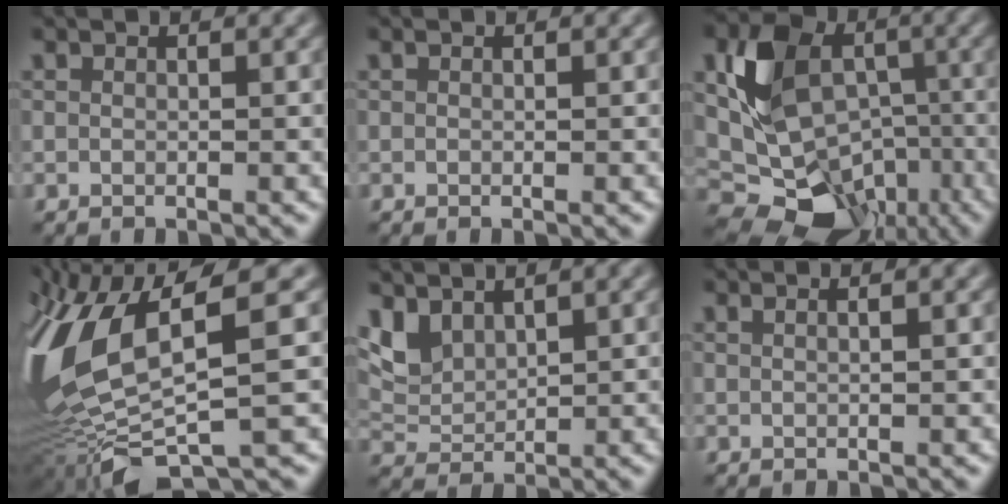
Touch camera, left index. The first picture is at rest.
{"total": 0.0}
{"total": 12.5, "force": [-1.5, 9.5, 7.9], "torque": [-0.135, -0.011, -0.018]}
{"total": 12.8, "force": [0.0, 4.9, 11.8], "torque": [-0.260, -0.013, 0.019]}
{"total": 3.6, "force": [2.7, 1.6, 1.7], "torque": [-0.045, 0.000, 0.058]}
{"total": 1.7, "force": [0.9, 0.8, 1.2], "torque": [-0.001, -0.002, -0.004]}